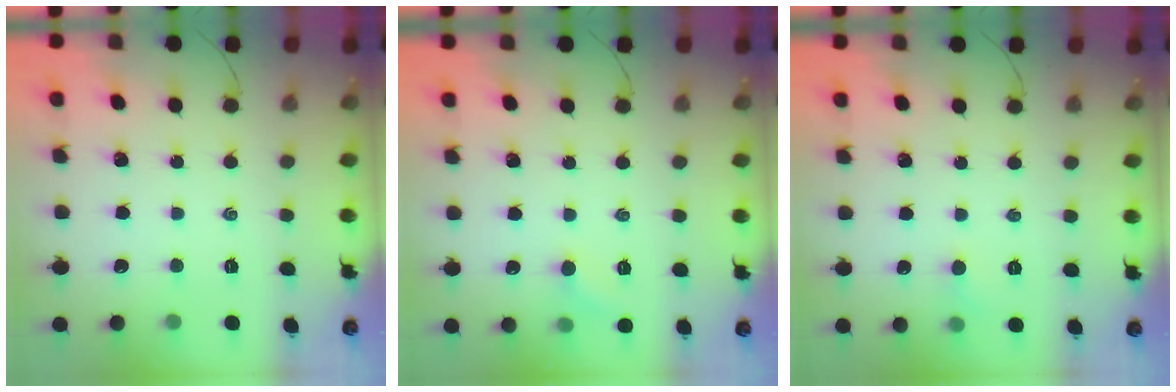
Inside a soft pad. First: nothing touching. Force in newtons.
{"total": 5.2, "press": 5.0, "slide": 1.5}
{"total": 3.3, "press": 3.1, "slide": 1.2}